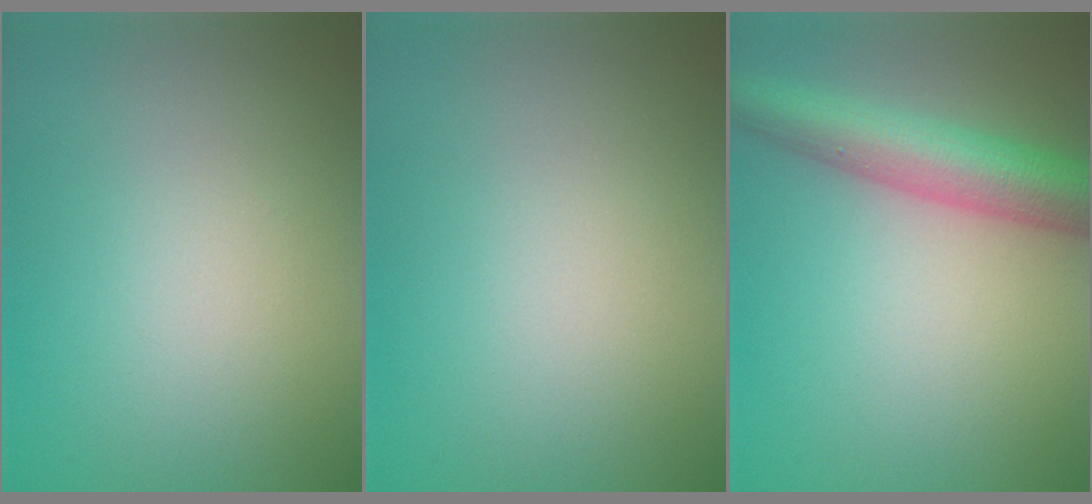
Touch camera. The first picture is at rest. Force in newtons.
{"total": 0.0}
{"total": 6.7, "press": 6.7, "slide": 0.1}